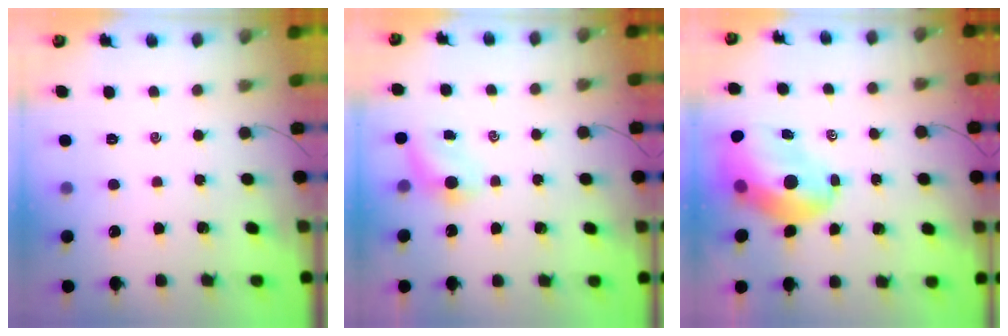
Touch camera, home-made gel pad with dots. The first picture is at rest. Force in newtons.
{"total": 4.1, "press": 4.0, "slide": 0.6}
{"total": 10.3, "press": 9.8, "slide": 3.1}